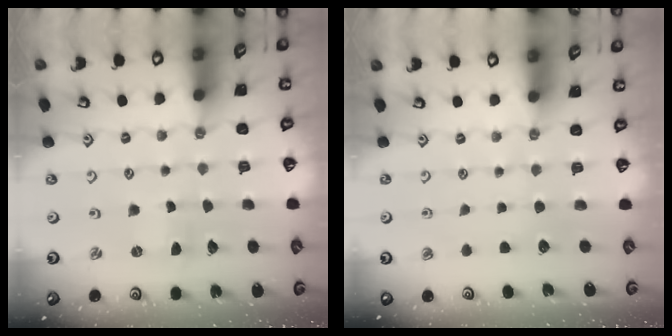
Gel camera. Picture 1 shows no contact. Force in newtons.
{"total": 0.0}